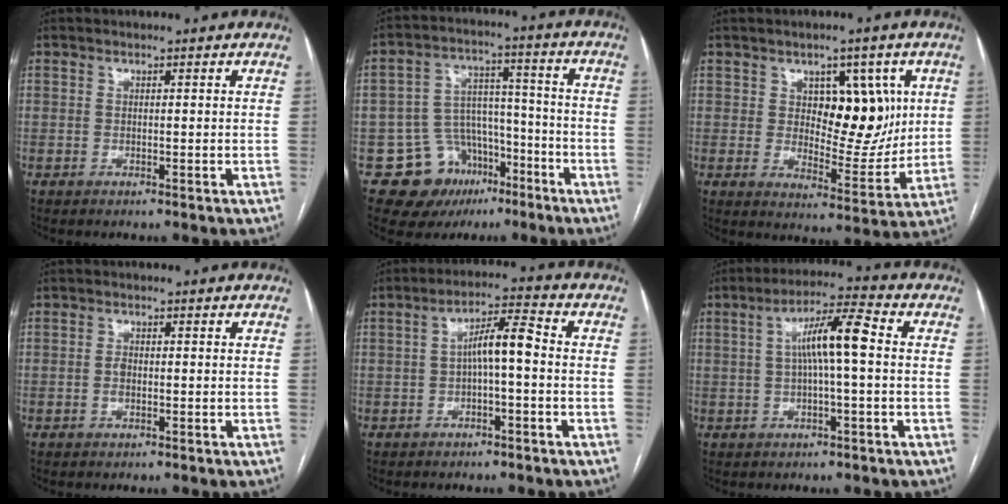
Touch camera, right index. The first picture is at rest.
{"total": 11.4, "force": [-6.3, 8.9, 3.5], "torque": [-0.046, 0.053, -0.088]}
{"total": 10.2, "force": [2.7, 5.5, 8.2], "torque": [-0.103, 0.010, 0.049]}
{"total": 1.2, "force": [-0.3, 0.7, 1.0], "torque": [-0.020, 0.004, -0.003]}
{"total": 6.0, "force": [-0.5, 1.0, 5.9], "torque": [-0.098, 0.024, -0.008]}
{"total": 8.2, "force": [0.7, 0.7, 8.1], "torque": [-0.145, 0.024, 0.008]}